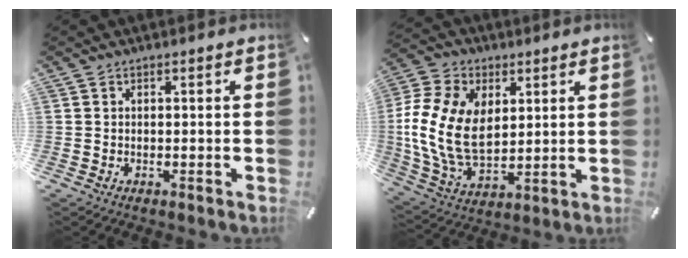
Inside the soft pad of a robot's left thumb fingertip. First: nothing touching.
{"total": 16.4, "force": [2.3, 11.7, 11.3], "torque": [-0.263, -0.008, 0.043]}